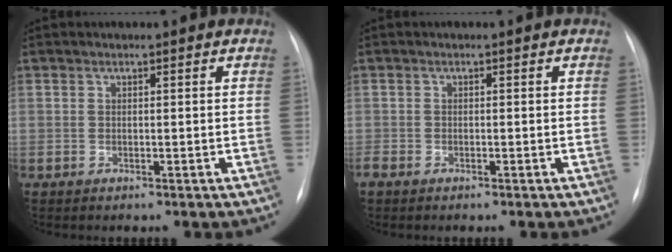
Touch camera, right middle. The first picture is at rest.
{"total": 1.1, "force": [-0.8, 0.5, 0.5], "torque": [-0.015, -0.002, -0.015]}